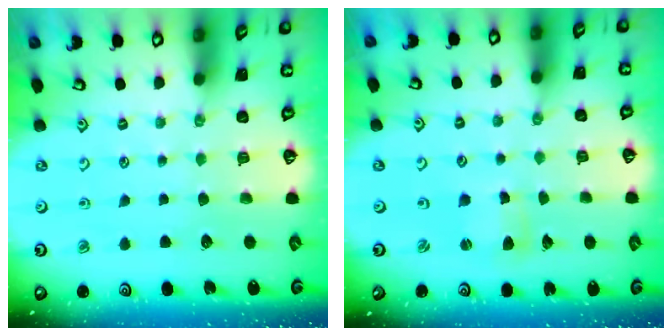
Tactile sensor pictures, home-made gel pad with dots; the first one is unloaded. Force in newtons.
{"total": 2.5, "press": 2.5, "slide": 0.3}